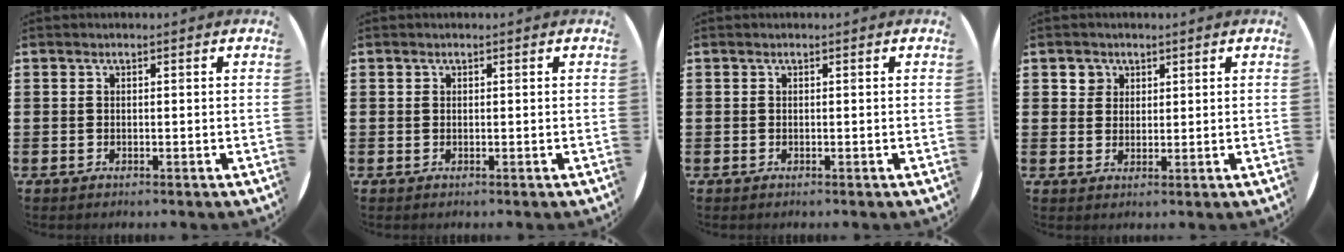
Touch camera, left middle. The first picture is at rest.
{"total": 0.0}
{"total": 0.0}
{"total": 2.2, "force": [1.5, 1.6, 0.1], "torque": [0.011, -0.003, 0.027]}